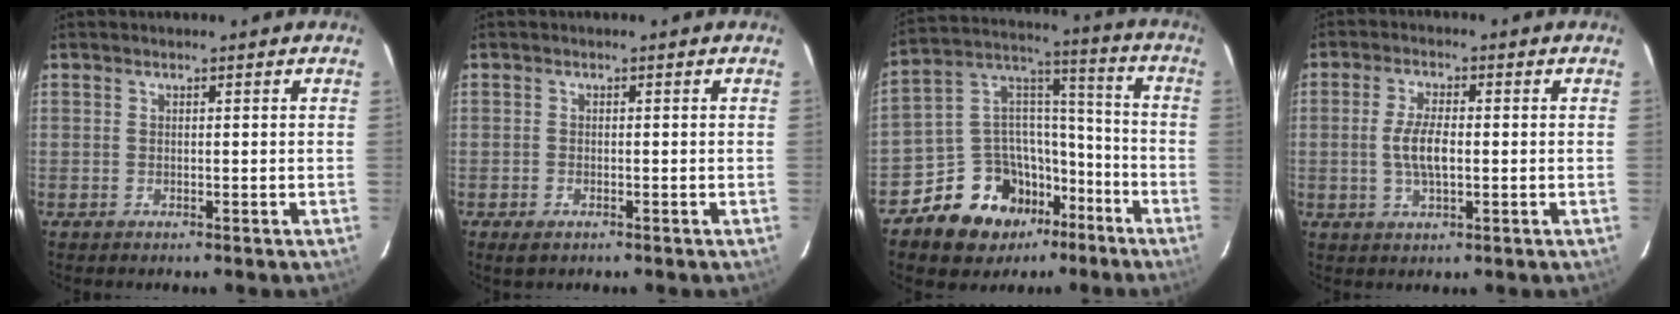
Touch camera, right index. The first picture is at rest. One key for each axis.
{"total": 1.9, "fx": -1.2, "fy": 1.0, "fz": 1.1, "tx": -0.021, "ty": -0.007, "tz": -0.022}
{"total": 16.5, "fx": -10.6, "fy": 11.4, "fz": 5.5, "tx": -0.126, "ty": 0.068, "tz": -0.162}
{"total": 5.5, "fx": -0.4, "fy": 2.1, "fz": 5.1, "tx": -0.100, "ty": 0.001, "tz": -0.006}